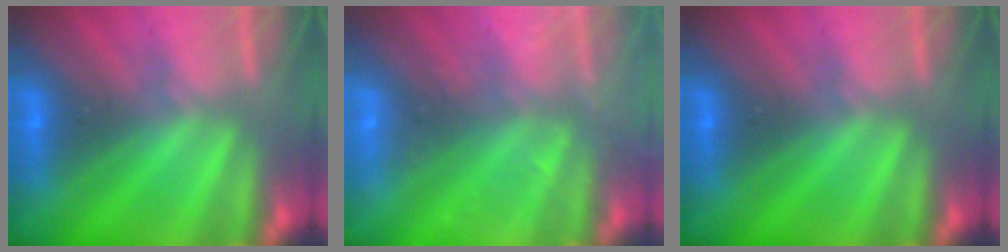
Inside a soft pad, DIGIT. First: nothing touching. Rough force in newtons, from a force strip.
{"total": 2.6}
{"total": 0.0}